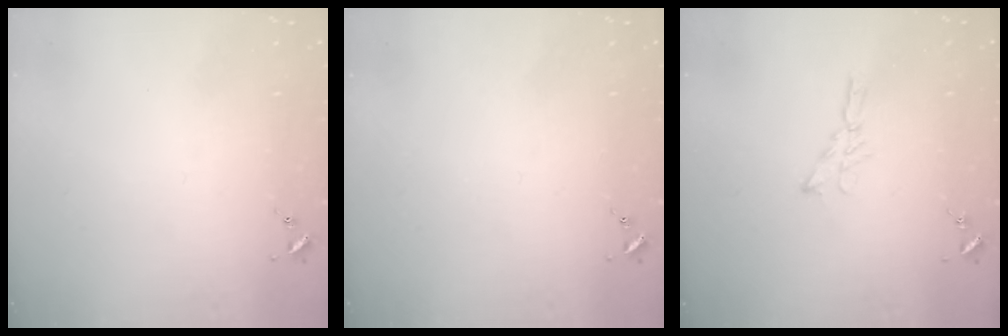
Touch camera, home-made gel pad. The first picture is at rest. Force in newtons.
{"total": 0.0}
{"total": 5.8, "press": 5.7, "slide": 0.6}